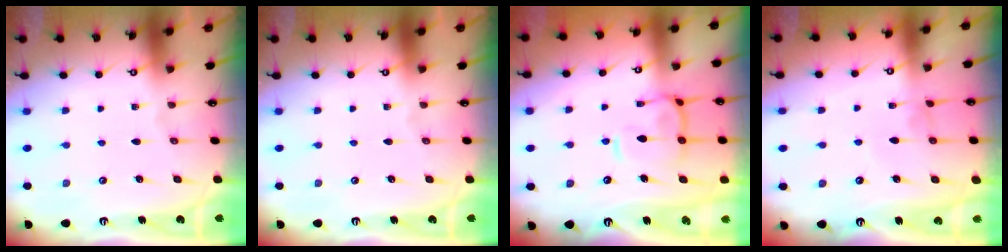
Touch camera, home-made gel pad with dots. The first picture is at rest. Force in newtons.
{"total": 0.0}
{"total": 6.5, "press": 6.4, "slide": 1.5}
{"total": 0.9, "press": 0.8, "slide": 0.2}